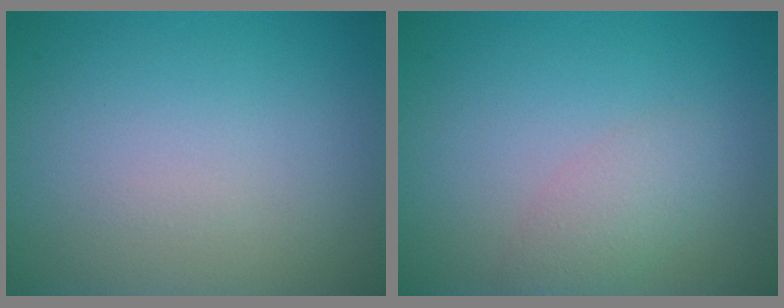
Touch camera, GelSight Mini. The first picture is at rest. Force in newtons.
{"total": 2.1, "press": 2.1, "slide": 0.1}